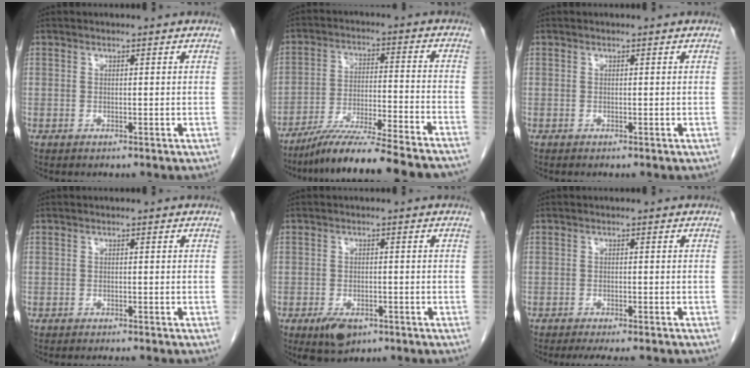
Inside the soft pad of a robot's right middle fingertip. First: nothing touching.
{"total": 19.3, "force": [-16.9, 0.0, 9.3], "torque": [-0.132, -0.024, -0.262]}
{"total": 0.0}
{"total": 3.1, "force": [-2.8, 0.3, 1.3], "torque": [-0.014, -0.004, -0.035]}
{"total": 4.6, "force": [-2.7, 2.2, 3.0], "torque": [-0.055, -0.005, -0.037]}
{"total": 7.6, "force": [-6.7, 1.3, 3.5], "torque": [-0.042, -0.012, -0.089]}